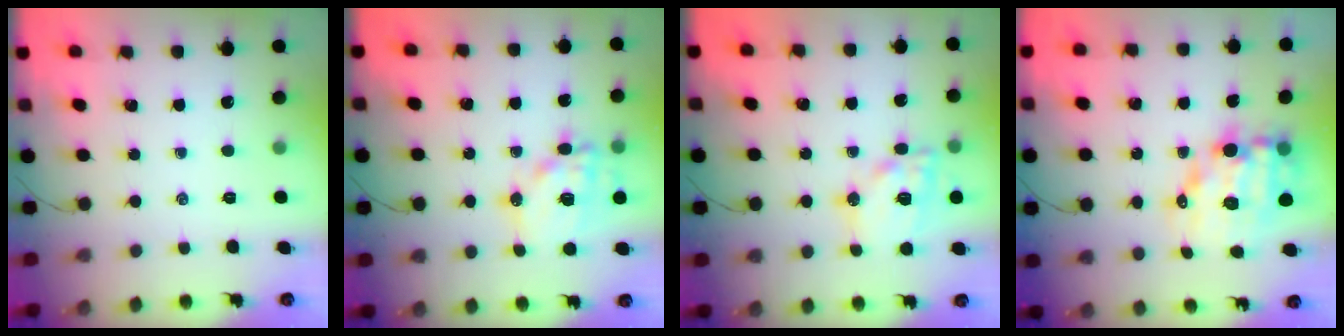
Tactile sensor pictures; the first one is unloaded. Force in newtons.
{"total": 15.3, "press": 15.0, "slide": 3.1}
{"total": 16.1, "press": 15.8, "slide": 2.9}
{"total": 12.1, "press": 11.7, "slide": 3.0}